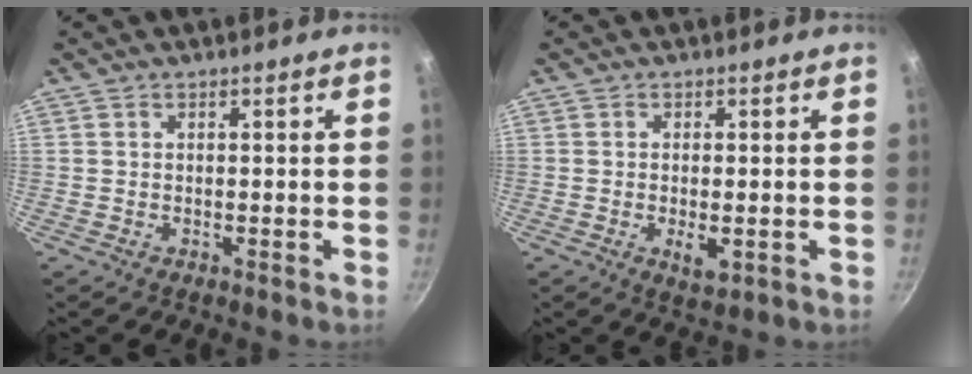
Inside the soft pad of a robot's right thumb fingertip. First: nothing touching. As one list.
[{"total": 3.6, "force": [-0.8, 1.5, 3.1], "torque": [-0.054, -0.006, -0.009]}]